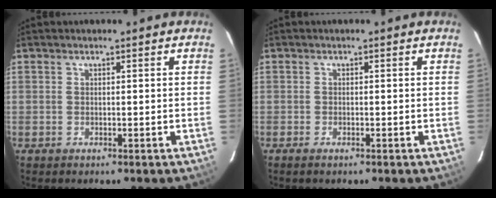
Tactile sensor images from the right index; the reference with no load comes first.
{"total": 1.0, "force": [-0.8, 0.3, 0.5], "torque": [-0.012, -0.003, -0.015]}